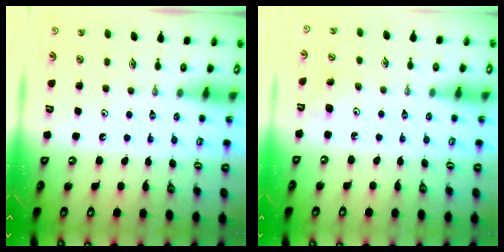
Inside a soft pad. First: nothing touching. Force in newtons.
{"total": 5.0, "press": 4.9, "slide": 0.6}